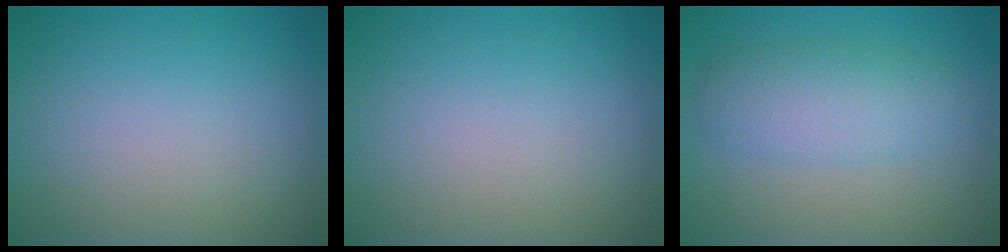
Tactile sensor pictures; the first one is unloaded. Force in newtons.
{"total": 0.0}
{"total": 4.1, "press": 4.1, "slide": 0.2}